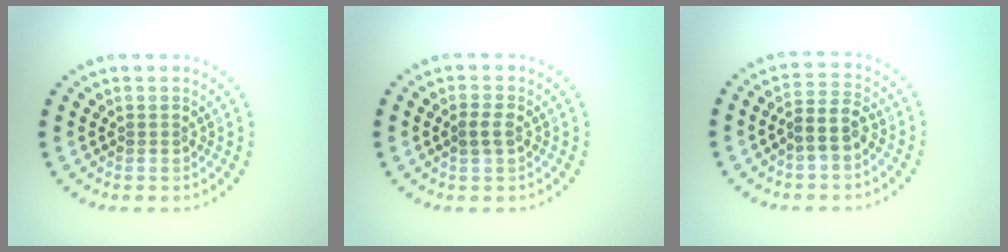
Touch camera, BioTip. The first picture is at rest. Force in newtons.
{"total": 1.5, "press": 1.4, "slide": 0.2}
{"total": 2.8, "press": 2.5, "slide": 1.2}